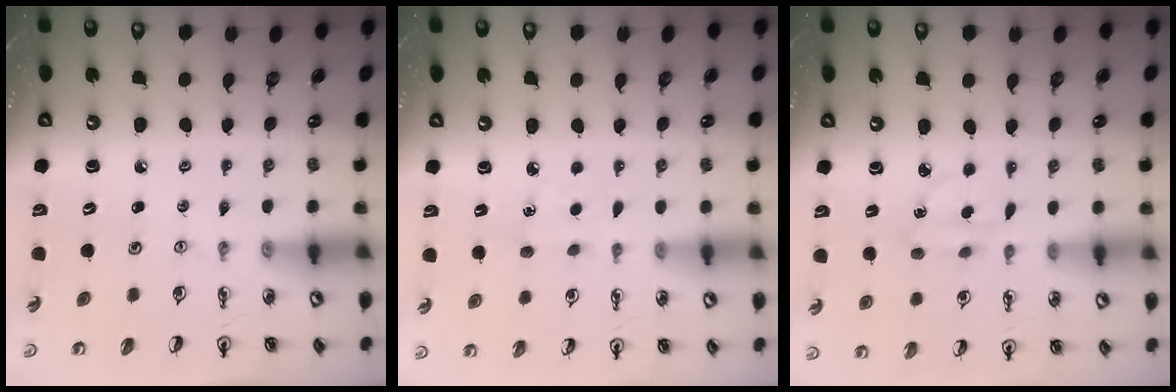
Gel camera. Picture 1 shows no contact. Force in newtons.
{"total": 3.3, "press": 3.3, "slide": 0.4}
{"total": 3.3, "press": 3.2, "slide": 0.4}